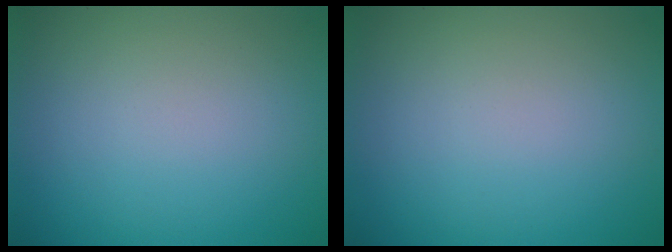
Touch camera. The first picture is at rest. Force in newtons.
{"total": 0.0}